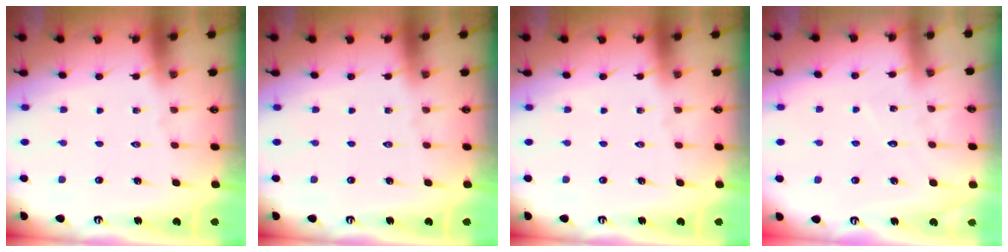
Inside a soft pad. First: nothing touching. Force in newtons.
{"total": 0.0}
{"total": 0.0}
{"total": 4.7, "press": 4.7, "slide": 0.4}